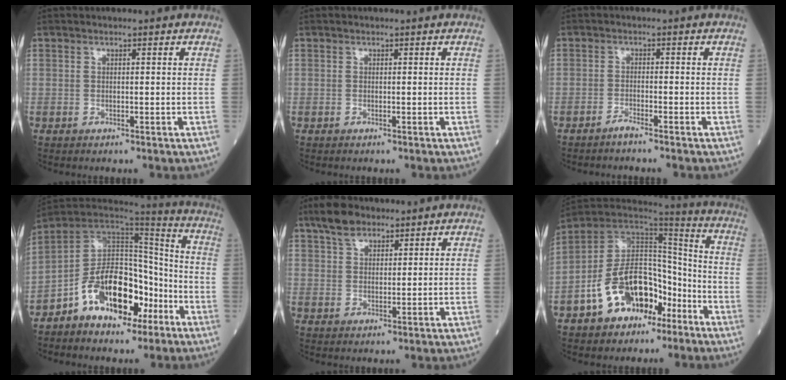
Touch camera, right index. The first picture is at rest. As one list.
[{"total": 0.0}, {"total": 1.6, "force": [-1.5, -0.3, 0.5], "torque": [-0.014, 0.001, -0.031]}, {"total": 14.3, "force": [-6.8, 7.6, 10.0], "torque": [-0.177, 0.022, -0.116]}, {"total": 4.9, "force": [3.8, 2.3, 2.2], "torque": [-0.049, 0.015, 0.073]}, {"total": 15.4, "force": [-7.4, 8.8, 10.2], "torque": [-0.192, 0.024, -0.126]}]